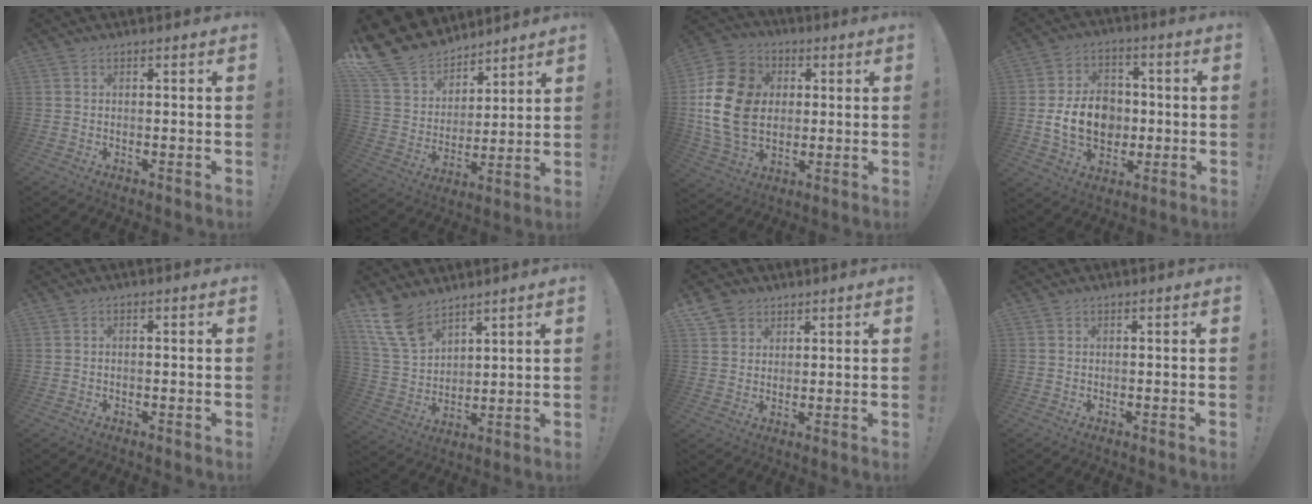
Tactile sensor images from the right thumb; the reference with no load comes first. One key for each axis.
{"total": 15.8, "fx": 12.0, "fy": 9.5, "fz": 4.0, "tx": -0.093, "ty": -0.087, "tz": 0.242}
{"total": 20.0, "fx": 1.8, "fy": 15.5, "fz": 12.5, "tx": -0.221, "ty": 0.010, "tz": 0.040}
{"total": 14.5, "fx": -1.3, "fy": 11.2, "fz": 9.1, "tx": -0.174, "ty": 0.013, "tz": -0.020}
{"total": 0.6, "fx": -0.4, "fy": 0.2, "fz": 0.4, "tx": -0.013, "ty": 0.003, "tz": -0.007}
{"total": 12.5, "fx": 9.1, "fy": 6.6, "fz": 5.5, "tx": -0.115, "ty": -0.049, "tz": 0.179}
{"total": 5.4, "fx": 3.6, "fy": 4.0, "fz": 0.7, "tx": -0.016, "ty": -0.019, "tz": 0.071}
{"total": 0.0}